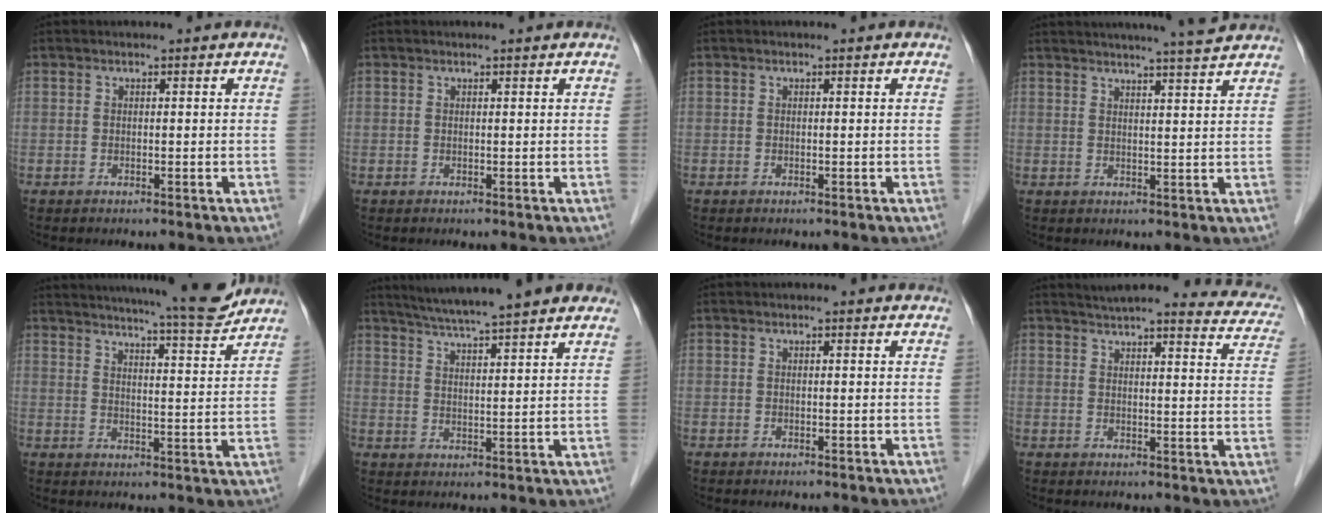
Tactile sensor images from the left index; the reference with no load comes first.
{"total": 0.7, "force": [0.7, -0.1, 0.3], "torque": [-0.009, 0.003, 0.013]}
{"total": 0.0}
{"total": 8.7, "force": [7.9, -0.7, 3.5], "torque": [-0.057, 0.008, 0.096]}
{"total": 15.2, "force": [14.0, 0.4, 6.0], "torque": [-0.092, -0.022, 0.182]}
{"total": 18.9, "force": [16.3, 1.0, 9.4], "torque": [-0.150, 0.026, 0.222]}
{"total": 1.2, "force": [1.1, 0.3, 0.3], "torque": [-0.015, 0.009, 0.008]}
{"total": 13.3, "force": [12.2, 2.0, 4.8], "torque": [-0.042, -0.020, 0.126]}